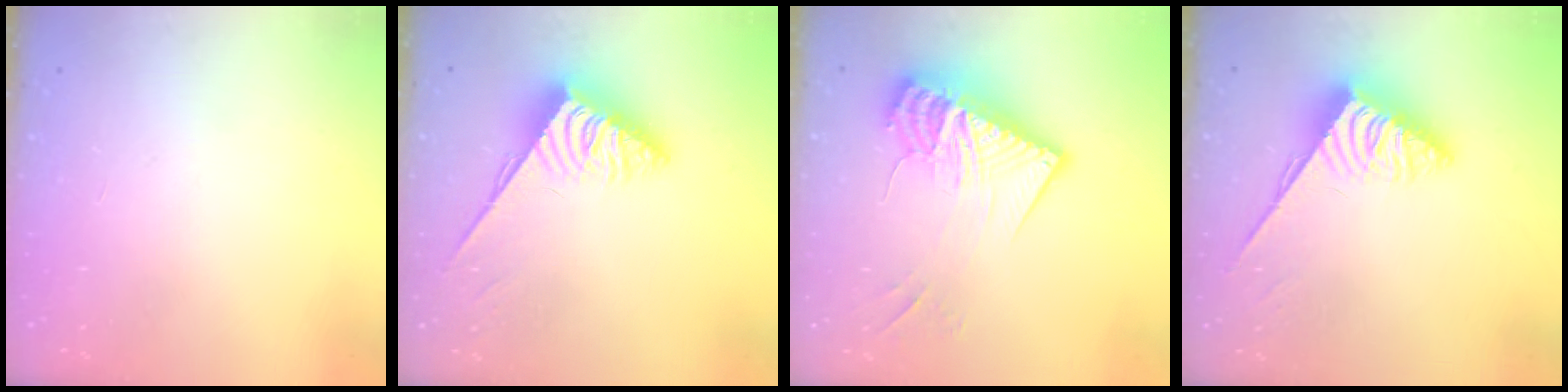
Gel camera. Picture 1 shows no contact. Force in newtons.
{"total": 3.7, "press": 3.6, "slide": 0.6}
{"total": 18.3, "press": 18.2, "slide": 1.8}
{"total": 3.9, "press": 3.8, "slide": 0.6}